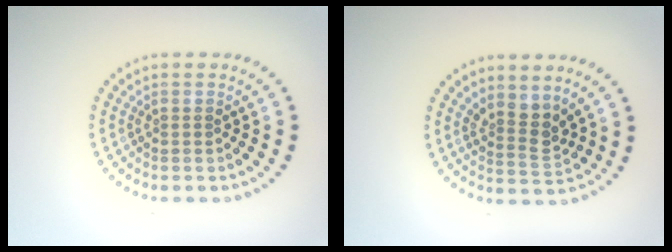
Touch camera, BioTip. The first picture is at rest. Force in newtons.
{"total": 2.5, "press": 1.9, "slide": 1.6}